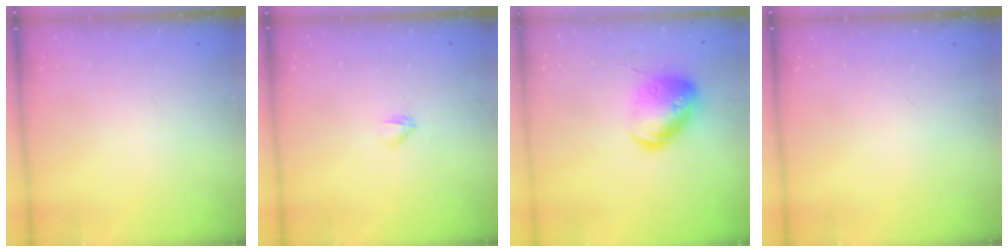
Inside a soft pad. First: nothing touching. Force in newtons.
{"total": 2.7, "press": 2.5, "slide": 0.8}
{"total": 15.6, "press": 15.4, "slide": 2.5}
{"total": 0.0}